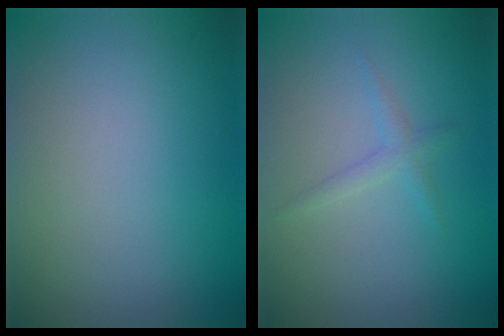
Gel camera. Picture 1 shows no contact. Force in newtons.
{"total": 1.2, "press": 1.2, "slide": 0.0}